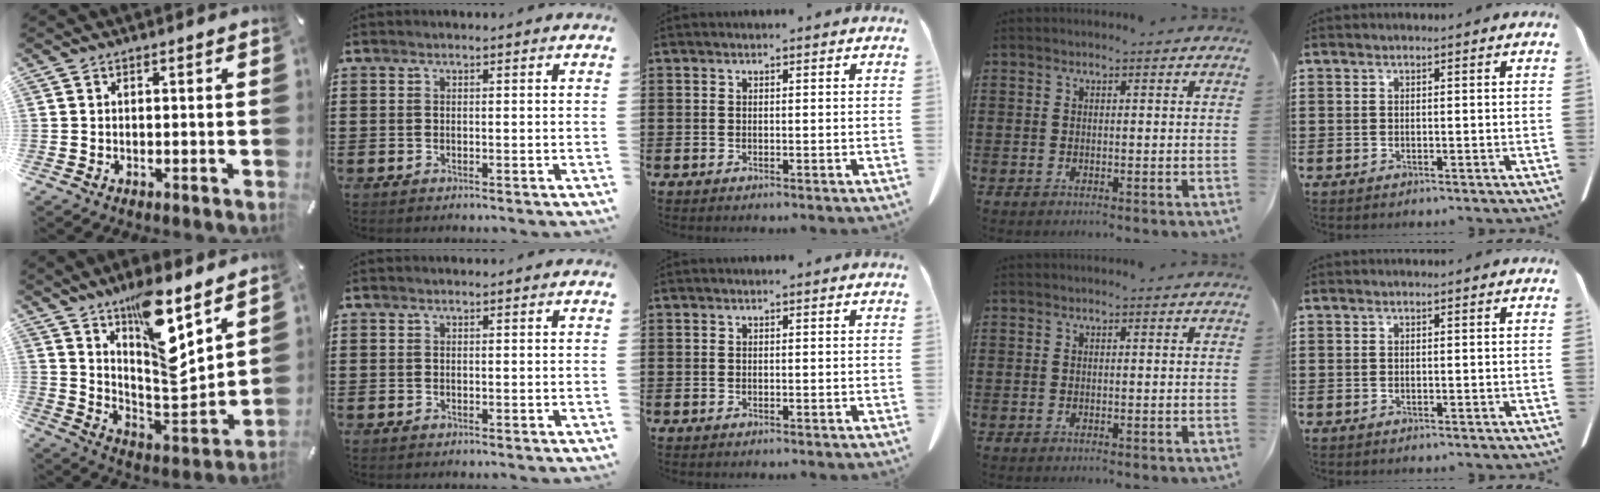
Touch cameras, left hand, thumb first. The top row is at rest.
{"thumb": {"total": 15.5, "force": [11.2, 4.2, 9.8], "torque": [-0.148, -0.094, 0.190]}}